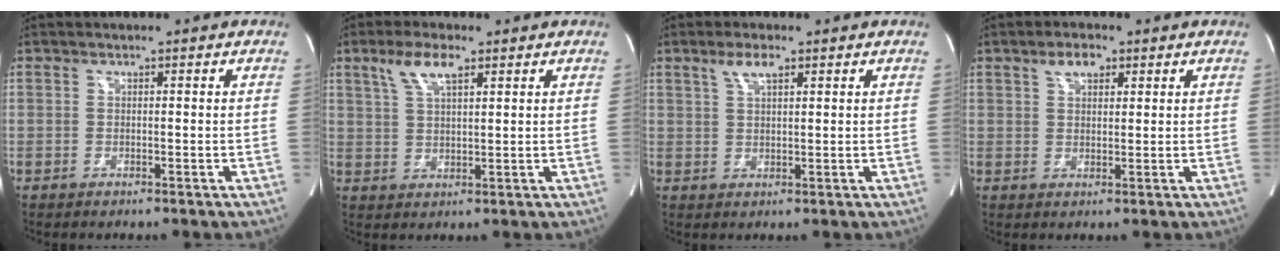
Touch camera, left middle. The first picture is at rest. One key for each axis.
{"total": 5.6, "fx": 3.3, "fy": 1.5, "fz": 4.3, "tx": -0.094, "ty": 0.011, "tz": 0.066}
{"total": 3.3, "fx": 2.0, "fy": 0.9, "fz": 2.5, "tx": -0.053, "ty": 0.007, "tz": 0.041}
{"total": 3.4, "fx": 2.0, "fy": 1.7, "fz": 2.2, "tx": -0.042, "ty": 0.011, "tz": 0.037}